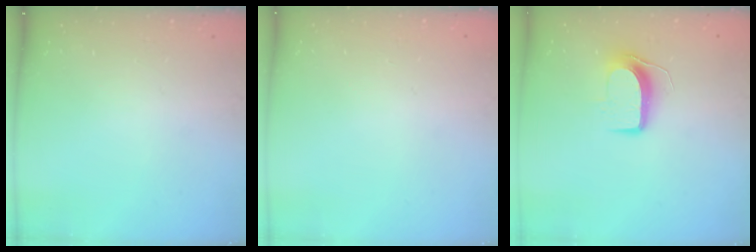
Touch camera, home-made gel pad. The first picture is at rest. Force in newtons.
{"total": 0.0}
{"total": 8.9, "press": 8.9, "slide": 0.5}